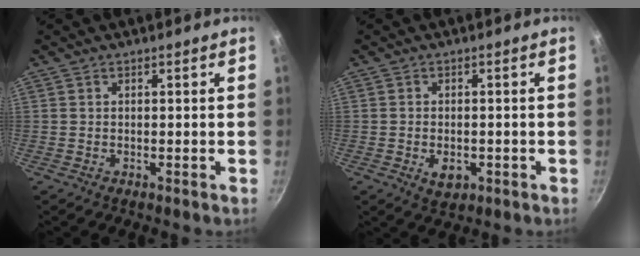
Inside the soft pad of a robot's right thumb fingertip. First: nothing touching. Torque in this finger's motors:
{"motor_torque": [-0.25, 0.05, -0.05, 0.25, 0.01]}